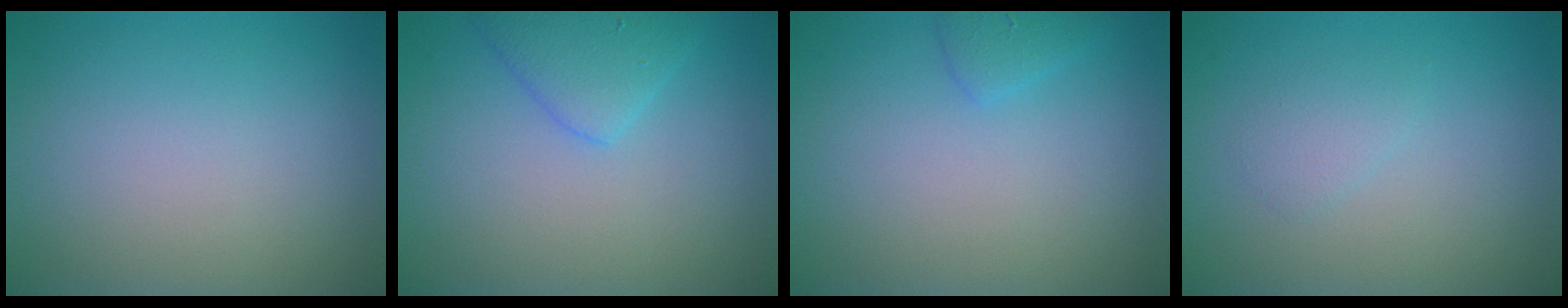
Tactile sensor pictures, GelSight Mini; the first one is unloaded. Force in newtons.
{"total": 2.8, "press": 2.8, "slide": 0.2}
{"total": 1.2, "press": 1.2, "slide": 0.1}
{"total": 1.1, "press": 1.1, "slide": 0.1}